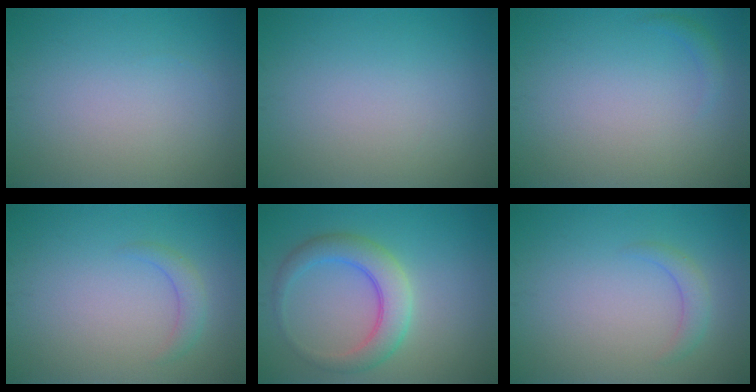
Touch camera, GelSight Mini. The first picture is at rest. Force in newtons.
{"total": 0.0}
{"total": 0.8, "press": 0.8, "slide": 0.1}
{"total": 1.5, "press": 1.5, "slide": 0.1}
{"total": 4.5, "press": 4.5, "slide": 0.2}
{"total": 1.5, "press": 1.5, "slide": 0.1}